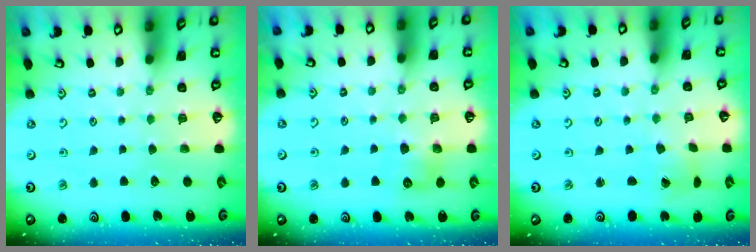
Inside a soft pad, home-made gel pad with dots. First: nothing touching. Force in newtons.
{"total": 6.7, "press": 6.7, "slide": 0.4}
{"total": 1.6, "press": 1.6, "slide": 0.2}